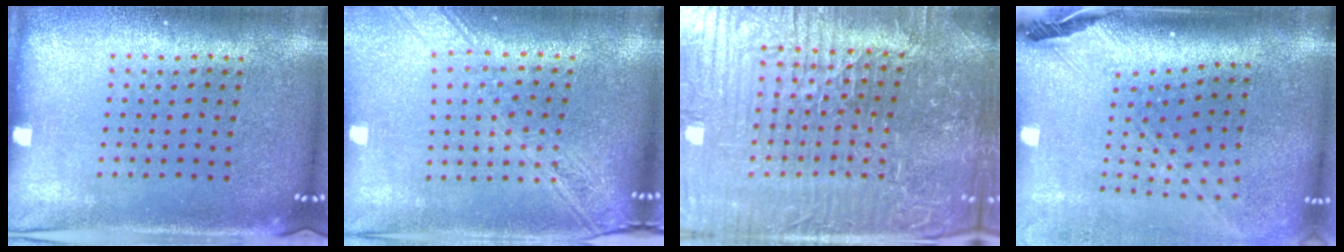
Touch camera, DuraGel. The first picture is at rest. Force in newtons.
{"total": 2.1, "press": 1.8, "slide": 1.1}
{"total": 6.4, "press": 5.9, "slide": 2.4}
{"total": 2.8, "press": 2.0, "slide": 2.0}